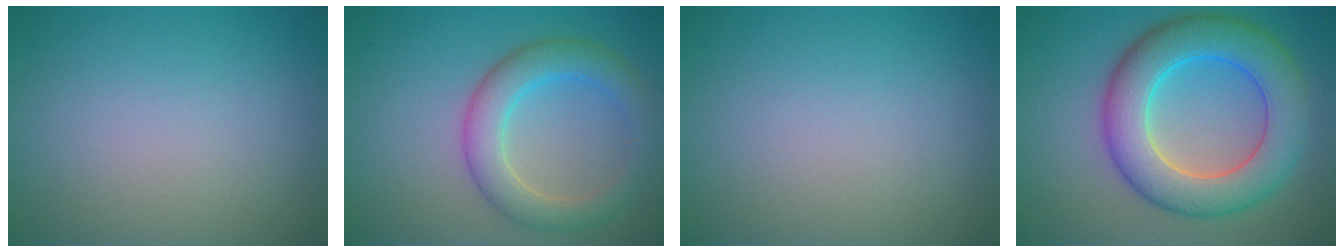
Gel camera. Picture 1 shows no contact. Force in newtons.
{"total": 4.8, "press": 4.8, "slide": 0.3}
{"total": 0.0}
{"total": 9.0, "press": 9.0, "slide": 0.3}